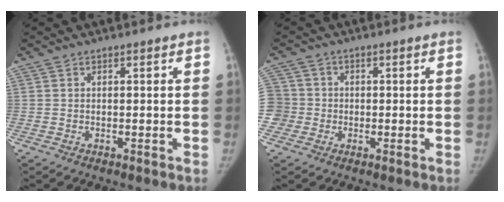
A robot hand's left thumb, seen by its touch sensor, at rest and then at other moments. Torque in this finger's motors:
{"motor_torque": [0.12, 0.10, -0.15, -0.09, 0.01]}